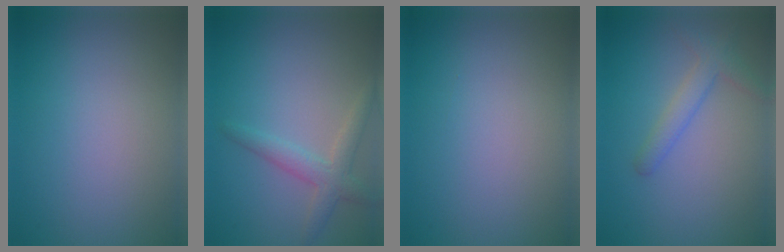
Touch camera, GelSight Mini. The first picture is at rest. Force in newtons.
{"total": 2.6, "press": 2.6, "slide": 0.1}
{"total": 0.0}
{"total": 2.2, "press": 2.2, "slide": 0.1}